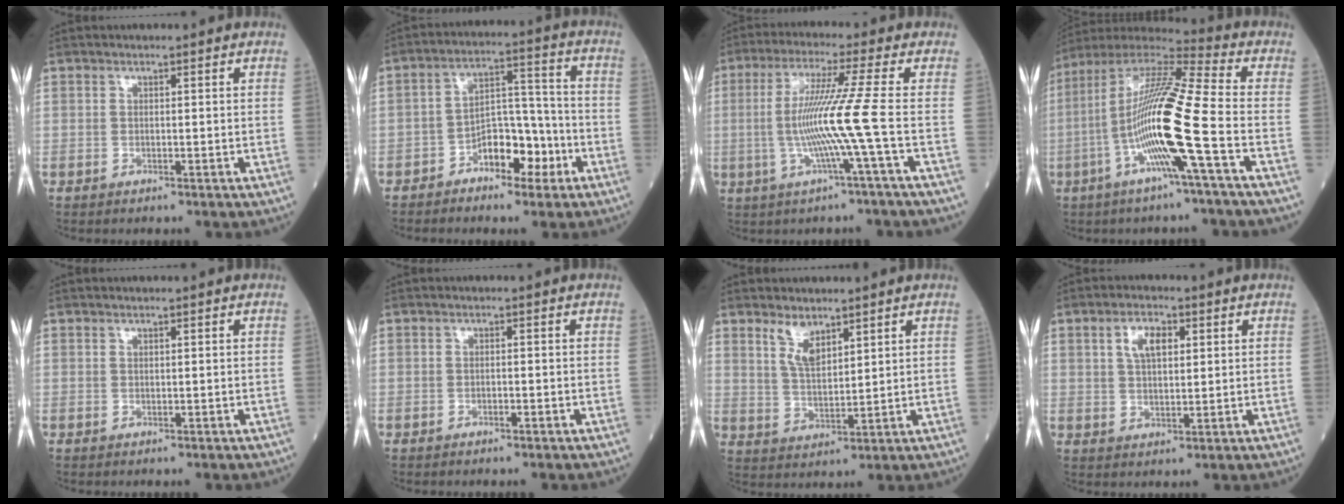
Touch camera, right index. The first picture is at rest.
{"total": 8.4, "force": [-4.2, 4.1, 6.0], "torque": [-0.096, 0.028, -0.070]}
{"total": 9.4, "force": [-1.6, -2.5, 8.9], "torque": [-0.180, 0.000, -0.029]}
{"total": 17.2, "force": [-4.3, -0.4, 16.6], "torque": [-0.325, 0.002, -0.095]}
{"total": 0.0}
{"total": 0.6, "force": [-0.3, 0.2, 0.5], "torque": [-0.010, 0.001, -0.005]}
{"total": 4.9, "force": [3.3, 1.7, 3.1], "torque": [-0.065, -0.005, 0.071]}
{"total": 5.0, "force": [1.9, 2.3, 4.0], "torque": [-0.077, 0.008, 0.036]}